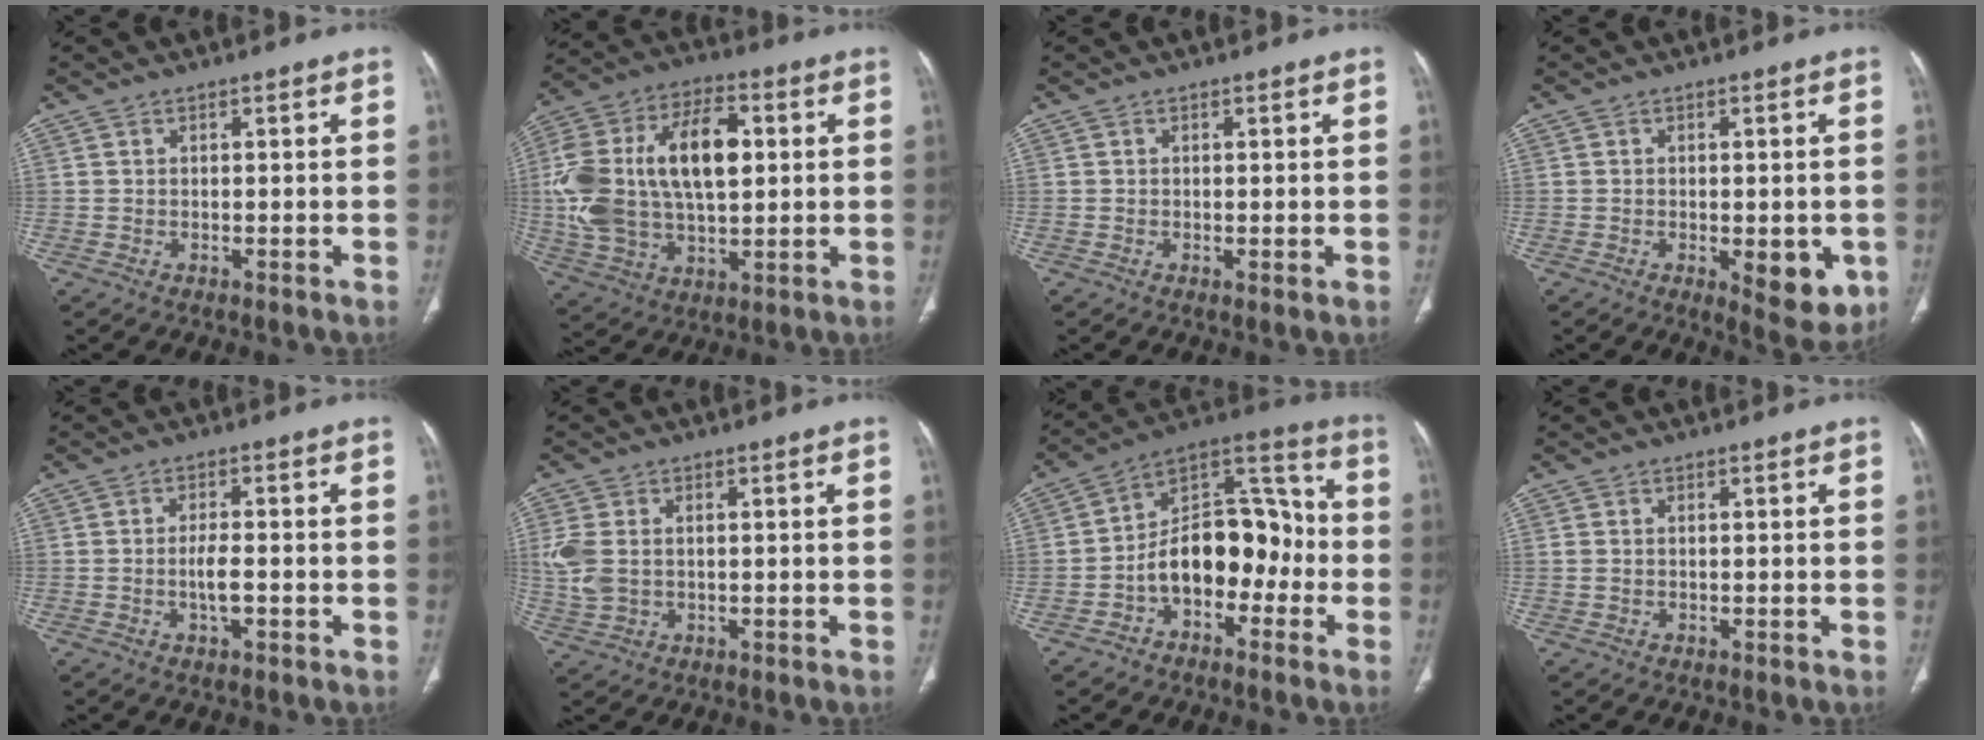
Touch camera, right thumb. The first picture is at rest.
{"total": 23.1, "force": [2.6, 13.0, 18.9], "torque": [-0.368, 0.014, 0.047]}
{"total": 0.8, "force": [0.0, 0.3, 0.7], "torque": [-0.017, -0.005, 0.000]}
{"total": 8.4, "force": [-2.2, 3.8, 7.1], "torque": [-0.067, -0.011, -0.018]}
{"total": 3.5, "force": [-0.8, 1.4, 3.1], "torque": [-0.058, 0.003, -0.014]}
{"total": 6.7, "force": [0.5, 4.5, 4.9], "torque": [-0.128, 0.008, 0.016]}
{"total": 16.2, "force": [-3.9, 10.2, 12.0], "torque": [-0.152, 0.069, -0.070]}
{"total": 1.0, "force": [0.1, 0.6, 0.8], "torque": [-0.028, 0.010, 0.006]}